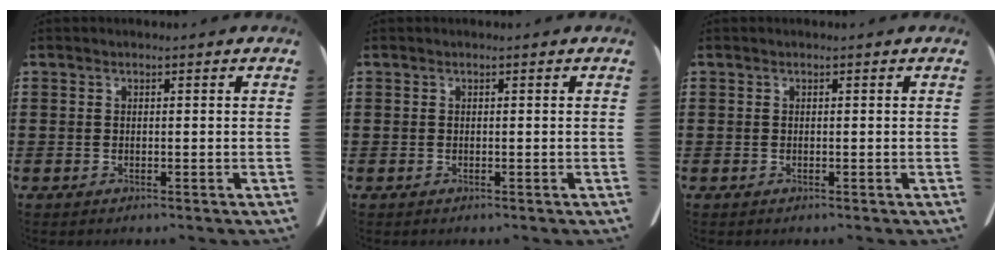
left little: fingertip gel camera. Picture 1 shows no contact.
{"total": 0.0}
{"total": 0.0}